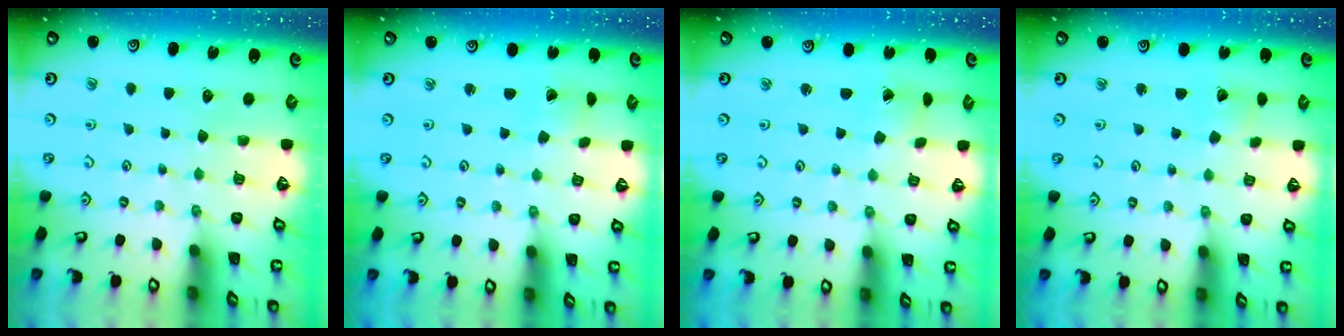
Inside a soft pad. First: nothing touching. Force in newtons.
{"total": 0.0}
{"total": 1.4, "press": 1.4, "slide": 0.1}
{"total": 2.8, "press": 2.8, "slide": 0.0}